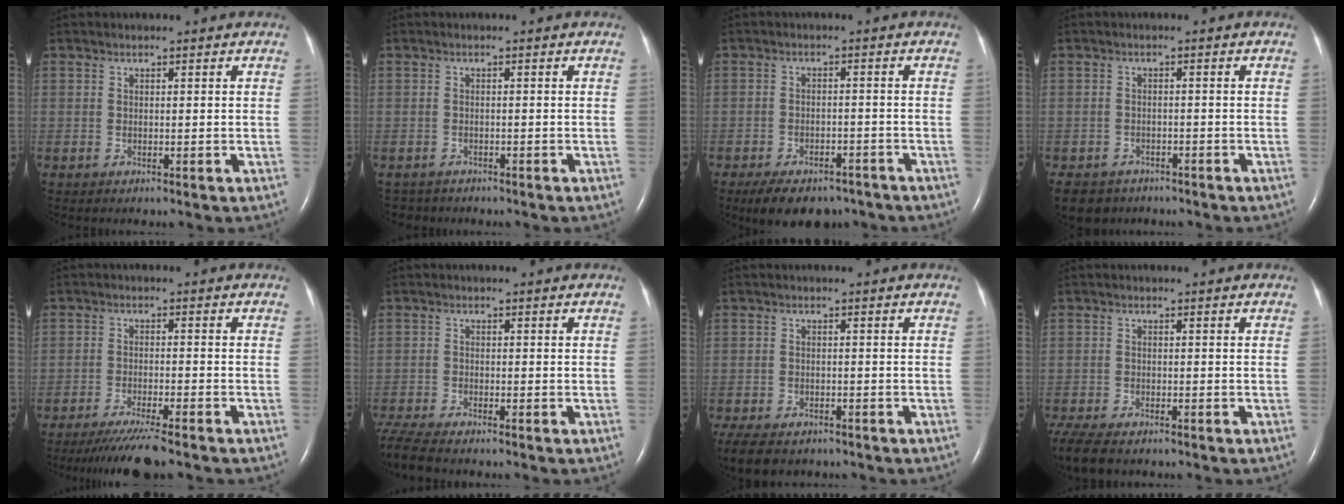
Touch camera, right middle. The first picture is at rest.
{"total": 2.2, "force": [-1.9, 1.1, -0.5], "torque": [0.000, -0.001, -0.030]}
{"total": 10.2, "force": [-7.9, 4.8, 4.4], "torque": [-0.067, 0.001, -0.113]}
{"total": 6.3, "force": [-4.8, 4.0, 0.9], "torque": [-0.022, -0.002, -0.071]}
{"total": 7.8, "force": [-6.5, -0.2, 4.2], "torque": [-0.069, -0.024, -0.107]}
{"total": 6.5, "force": [-5.9, 0.7, 2.7], "torque": [-0.061, -0.019, -0.107]}
{"total": 10.9, "force": [-8.0, 5.5, 4.9], "torque": [-0.113, -0.015, -0.108]}
{"total": 8.1, "force": [-6.4, 2.9, 4.1], "torque": [-0.083, -0.017, -0.104]}